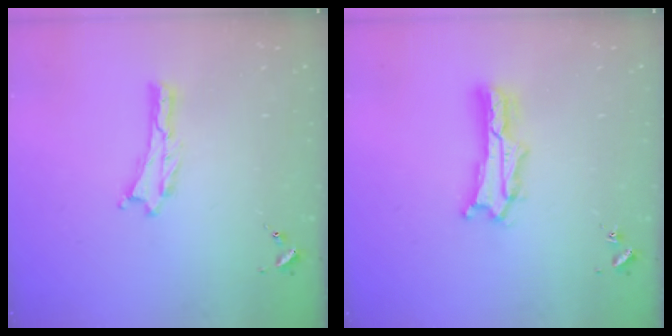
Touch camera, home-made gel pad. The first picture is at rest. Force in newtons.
{"total": 2.7, "press": 2.7, "slide": 0.4}